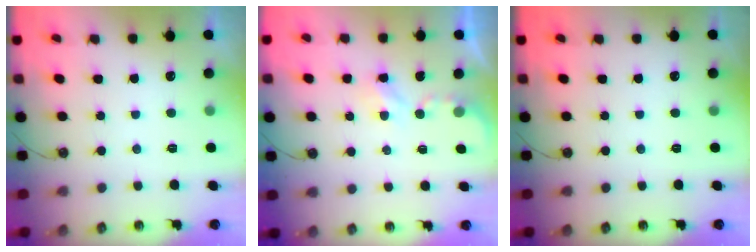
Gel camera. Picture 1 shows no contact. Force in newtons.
{"total": 2.7, "press": 2.7, "slide": 0.5}
{"total": 0.0}